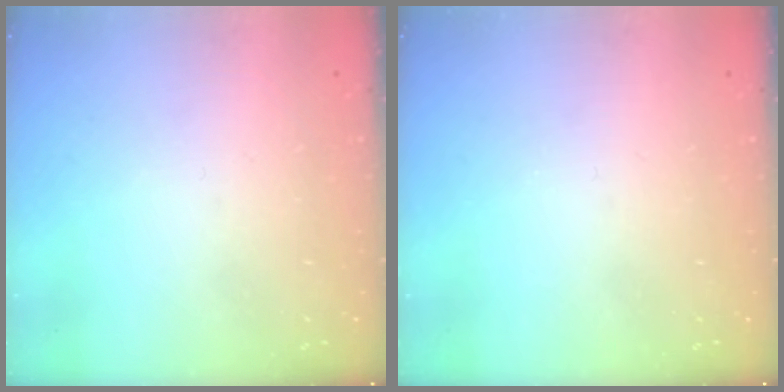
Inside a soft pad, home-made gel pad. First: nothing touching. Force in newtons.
{"total": 0.0}